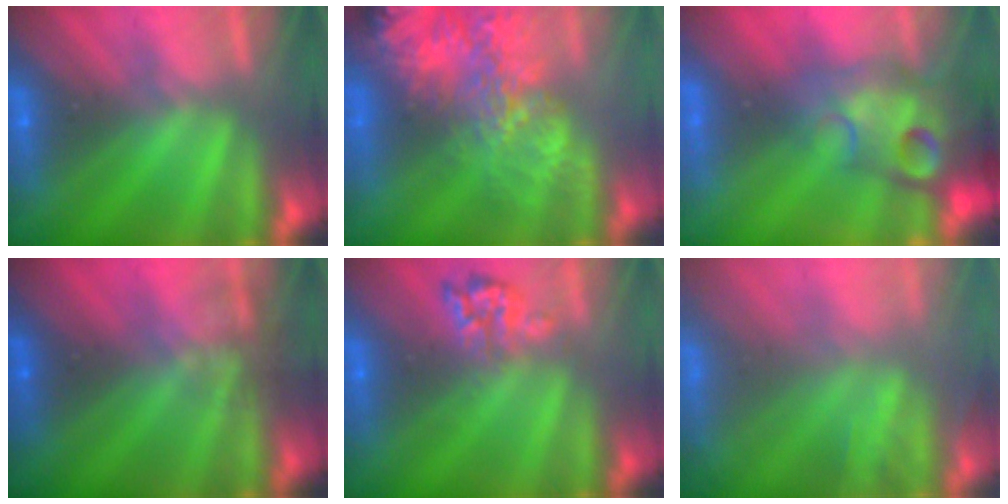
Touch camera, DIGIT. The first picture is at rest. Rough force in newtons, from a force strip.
{"total": 9.1}
{"total": 7.2}
{"total": 1.8}
{"total": 2.4}
{"total": 7.6}